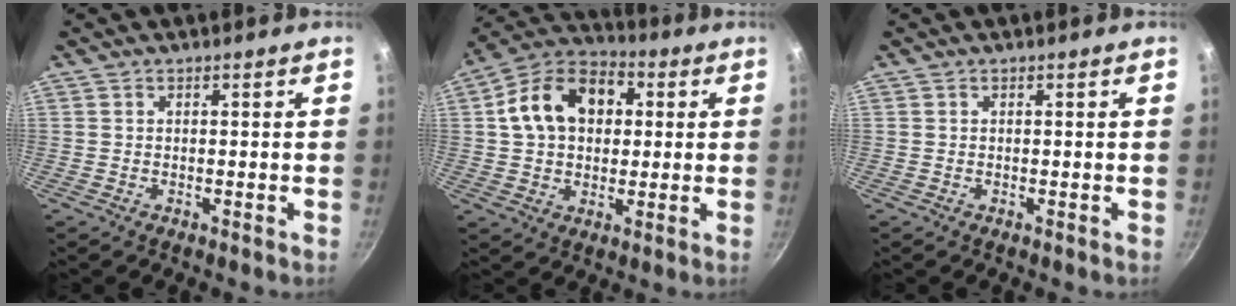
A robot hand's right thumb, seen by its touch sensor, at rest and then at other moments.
{"total": 15.3, "force": [2.8, 11.2, 10.0], "torque": [-0.143, 0.026, 0.030]}
{"total": 0.0}